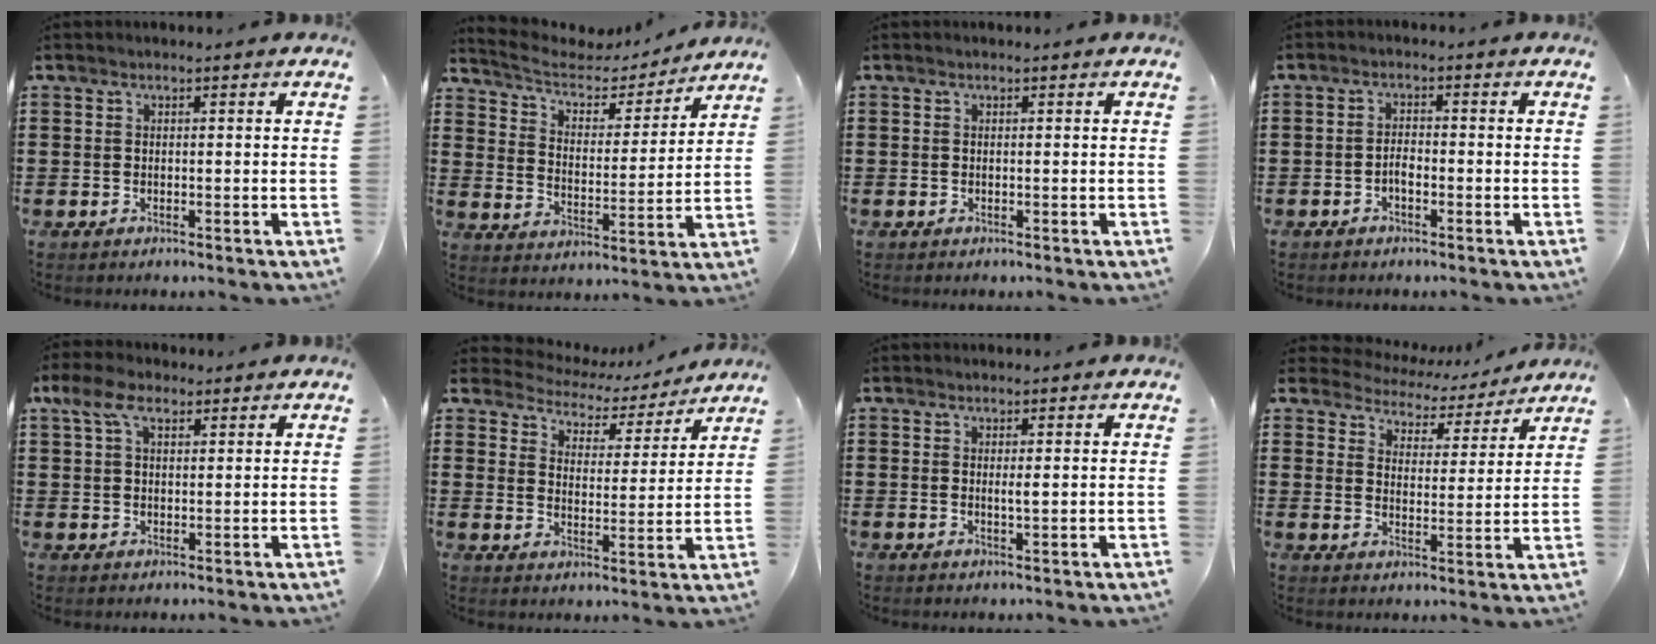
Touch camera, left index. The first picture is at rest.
{"total": 4.9, "force": [4.3, 1.7, 1.5], "torque": [-0.056, -0.030, 0.067]}
{"total": 0.0}
{"total": 1.9, "force": [-1.0, 0.7, 1.5], "torque": [-0.032, 0.004, -0.019]}
{"total": 5.5, "force": [2.9, 3.1, 3.6], "torque": [-0.084, 0.014, 0.051]}
{"total": 4.1, "force": [4.0, 1.0, -0.1], "torque": [-0.029, -0.032, 0.063]}
{"total": 1.2, "force": [0.3, 0.1, 1.1], "torque": [-0.025, -0.001, 0.006]}
{"total": 4.5, "force": [4.4, 0.9, -0.1], "torque": [-0.031, -0.033, 0.072]}